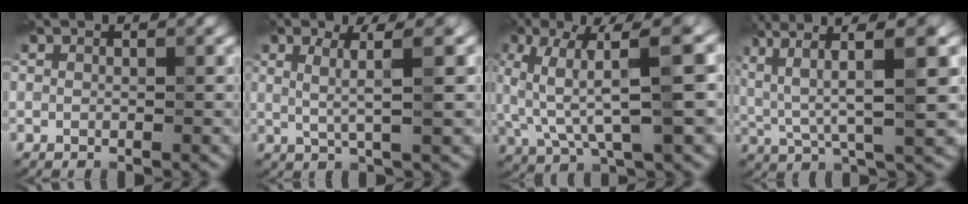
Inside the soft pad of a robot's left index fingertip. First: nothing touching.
{"total": 3.9, "force": [1.0, 0.7, 3.7], "torque": [-0.061, 0.003, 0.017]}
{"total": 9.1, "force": [1.6, 2.5, 8.6], "torque": [-0.158, 0.012, 0.031]}
{"total": 9.5, "force": [3.1, 2.4, 8.7], "torque": [-0.155, 0.013, 0.055]}